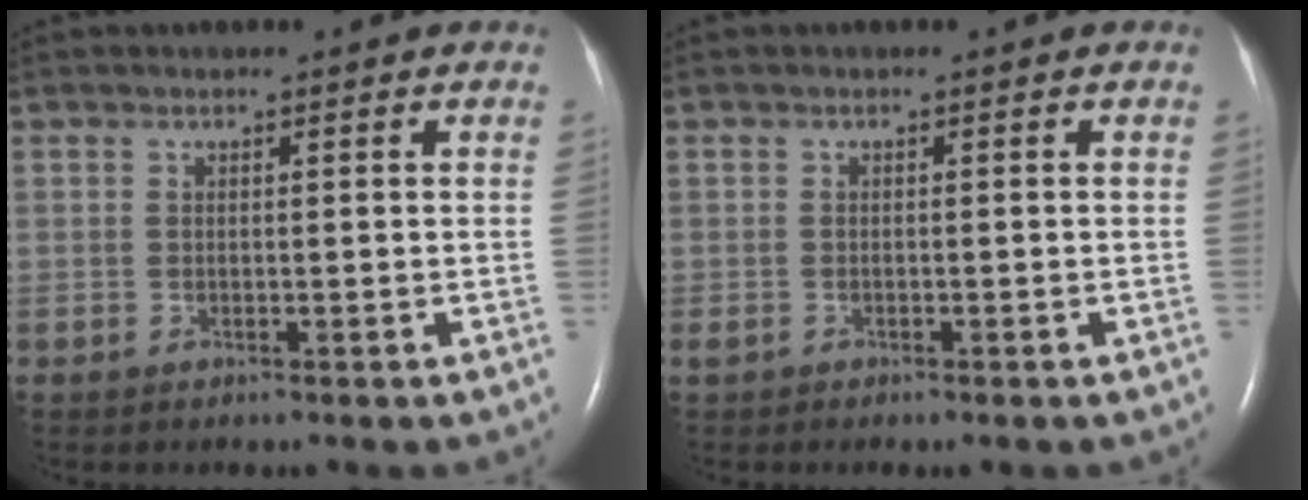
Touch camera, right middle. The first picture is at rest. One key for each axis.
{"total": 1.1, "fx": -0.7, "fy": 0.5, "fz": 0.7, "tx": -0.014, "ty": -0.001, "tz": -0.006}